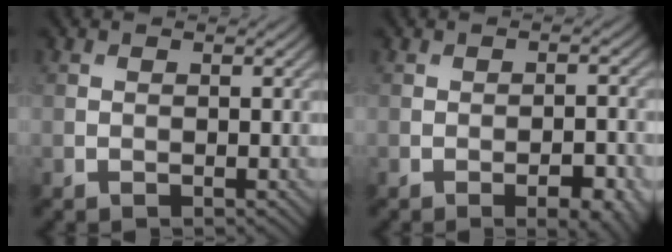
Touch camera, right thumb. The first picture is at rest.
{"total": 5.6, "force": [-2.7, 2.0, 4.4], "torque": [-0.054, -0.001, -0.024]}